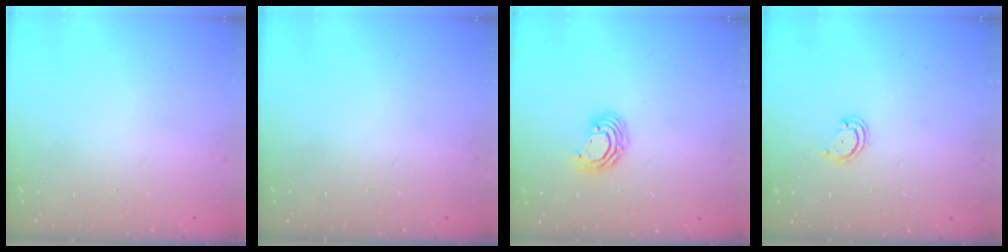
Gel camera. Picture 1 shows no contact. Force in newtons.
{"total": 0.0}
{"total": 6.2, "press": 6.2, "slide": 0.4}
{"total": 2.6, "press": 2.6, "slide": 0.3}